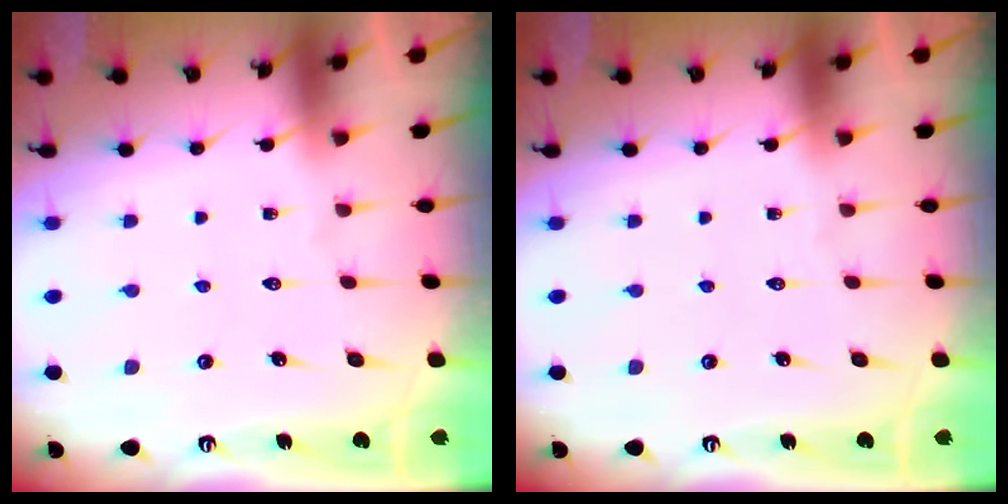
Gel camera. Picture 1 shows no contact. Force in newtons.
{"total": 0.0}